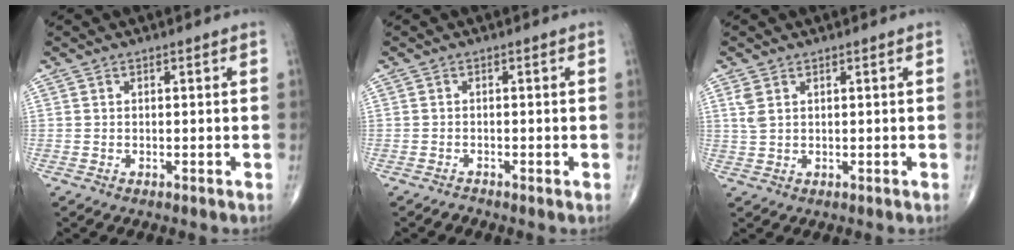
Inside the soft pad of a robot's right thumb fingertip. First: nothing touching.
{"total": 0.6, "force": [-0.6, 0.2, 0.1], "torque": [0.003, -0.001, -0.017]}
{"total": 2.5, "force": [1.2, 1.4, 1.7], "torque": [-0.042, 0.006, 0.033]}